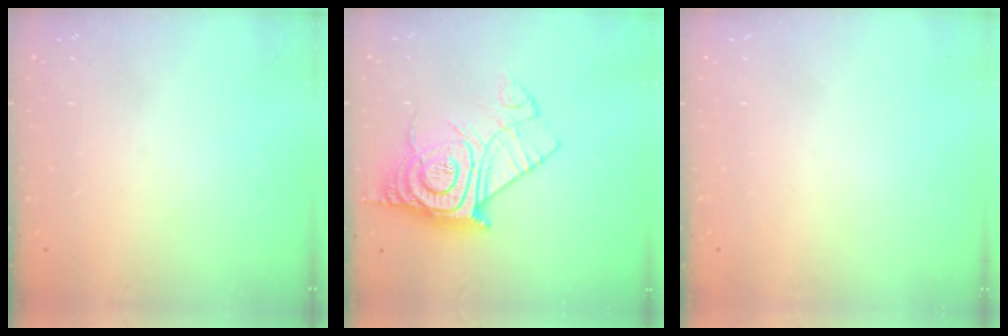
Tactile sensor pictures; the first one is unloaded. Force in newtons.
{"total": 16.1, "press": 16.1, "slide": 1.1}
{"total": 1.8, "press": 1.7, "slide": 0.1}